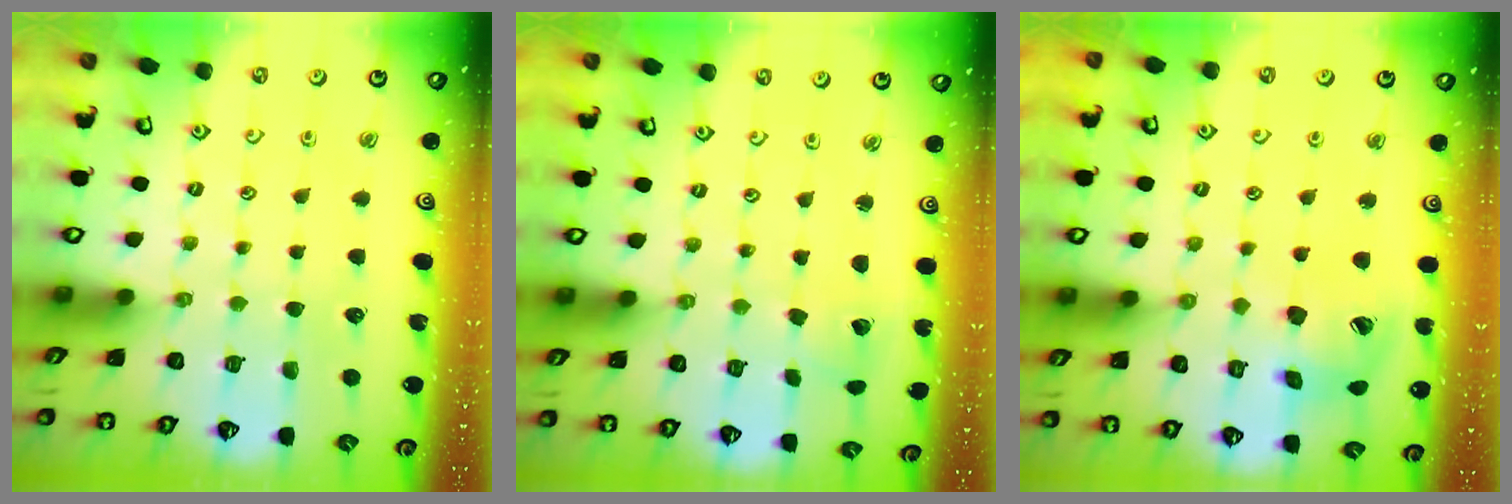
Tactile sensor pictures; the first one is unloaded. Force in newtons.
{"total": 2.0, "press": 2.0, "slide": 0.1}
{"total": 14.5, "press": 14.4, "slide": 2.1}